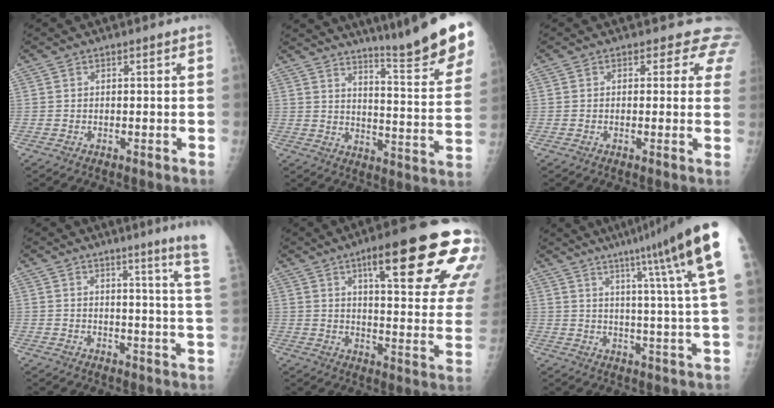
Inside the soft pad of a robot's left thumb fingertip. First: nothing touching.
{"total": 18.7, "force": [14.7, 0.9, 11.6], "torque": [-0.132, -0.120, 0.199]}
{"total": 4.5, "force": [3.6, 2.7, 0.6], "torque": [0.029, -0.014, 0.014]}
{"total": 12.3, "force": [9.1, -1.6, 8.1], "torque": [-0.100, -0.078, 0.090]}
{"total": 24.9, "force": [13.4, 5.3, 20.3], "torque": [-0.234, -0.042, 0.183]}
{"total": 20.1, "force": [11.8, 0.4, 16.3], "torque": [-0.221, -0.040, 0.147]}